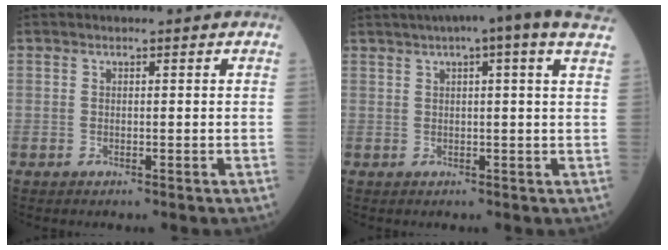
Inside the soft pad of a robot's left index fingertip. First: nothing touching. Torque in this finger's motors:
{"motor_torque": [1.04, -1.10, 0.82, 0.20]}